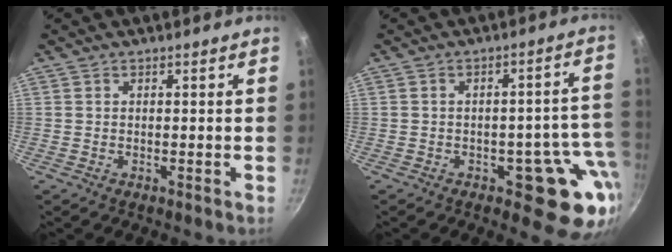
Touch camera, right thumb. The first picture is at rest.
{"total": 11.8, "force": [-4.0, 6.4, 9.1], "torque": [-0.031, 0.032, -0.043]}